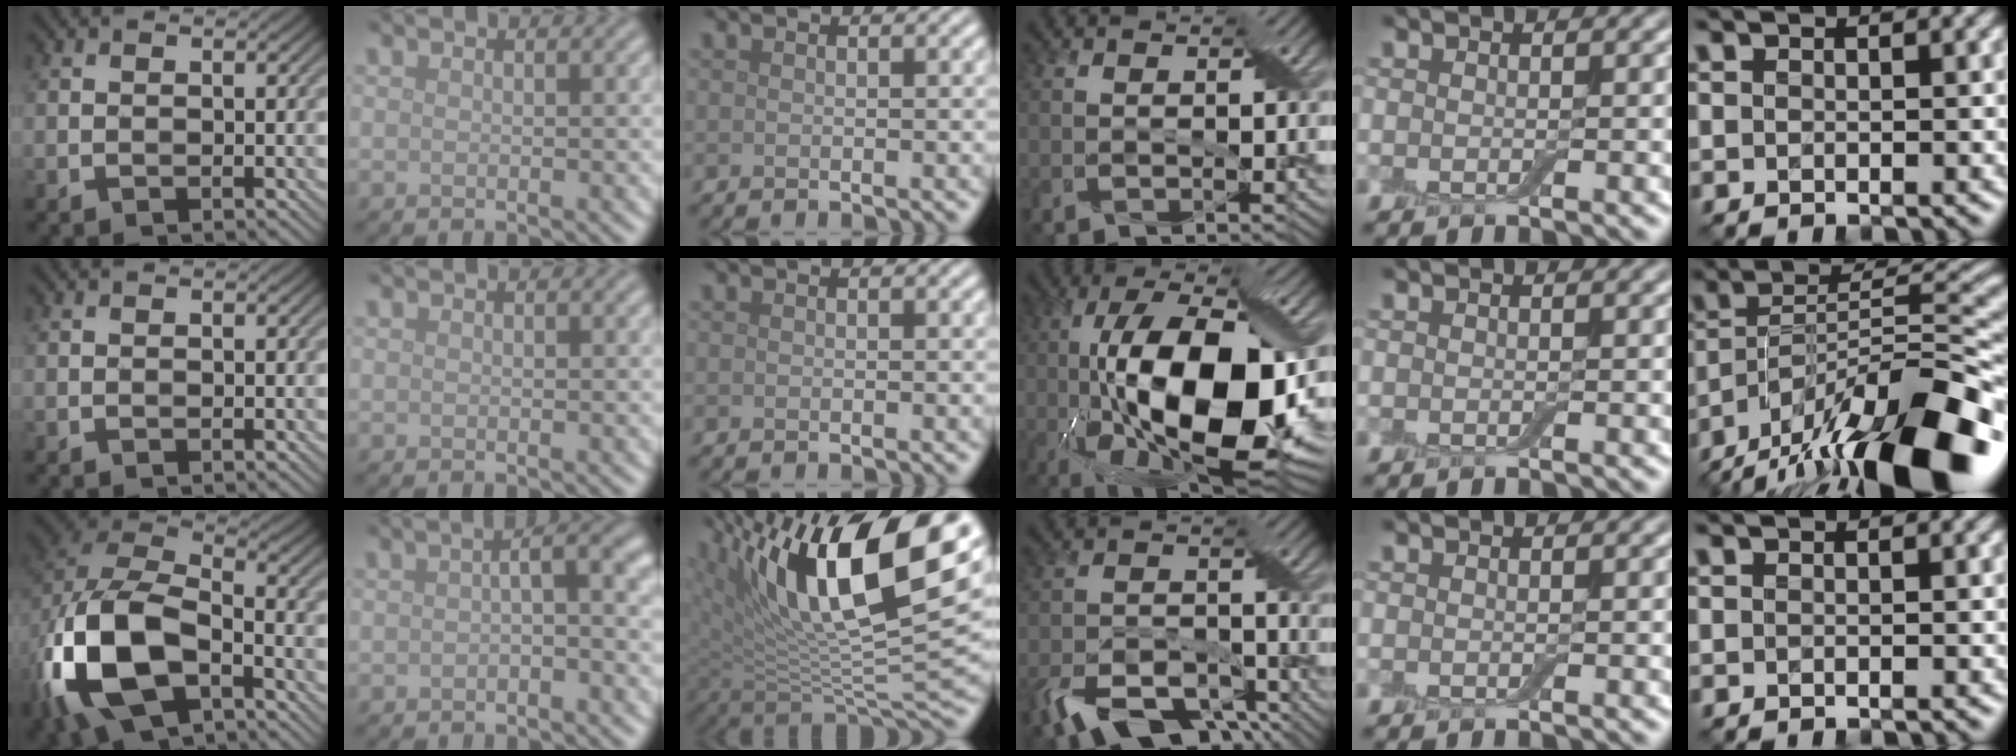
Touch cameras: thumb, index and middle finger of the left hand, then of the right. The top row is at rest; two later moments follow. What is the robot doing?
{"motion": "open", "object": "airpods case & airpods"}